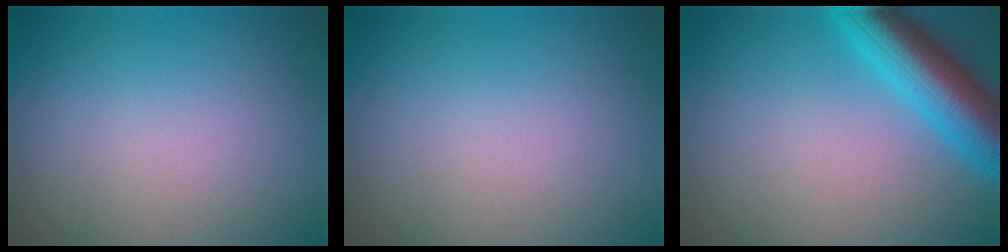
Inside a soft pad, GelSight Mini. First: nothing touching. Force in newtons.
{"total": 0.0}
{"total": 6.9, "press": 6.9, "slide": 0.3}